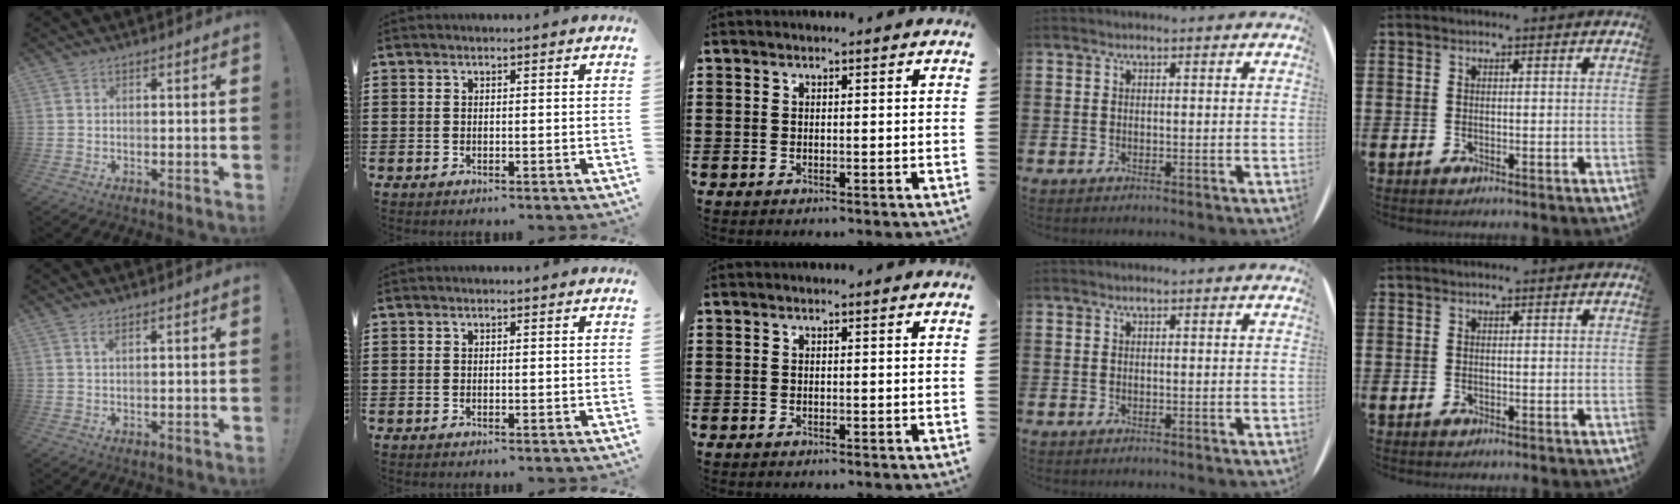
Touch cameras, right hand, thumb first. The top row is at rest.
{"thumb": {"total": 1.3, "force": [0.7, 0.2, 1.2], "torque": [-0.024, 0.002, 0.011]}}